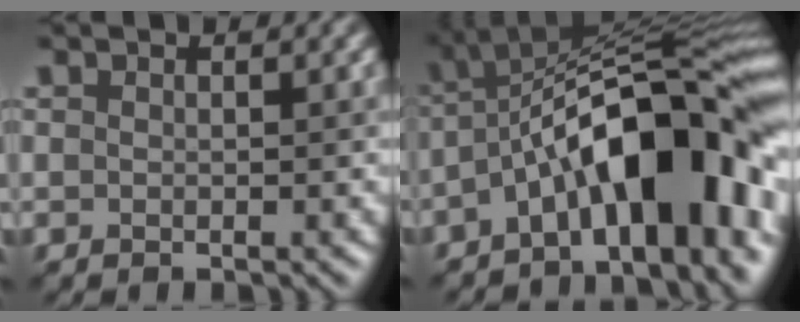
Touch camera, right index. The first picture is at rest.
{"total": 12.8, "force": [-3.8, 4.6, 11.3], "torque": [-0.160, 0.016, -0.062]}